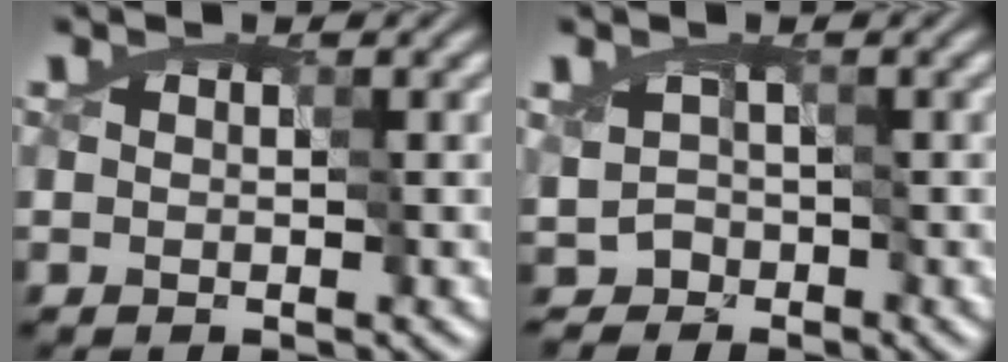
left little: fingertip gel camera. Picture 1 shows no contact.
{"total": 1.6, "force": [-1.4, 0.7, -0.3], "torque": [0.022, -0.002, -0.012]}